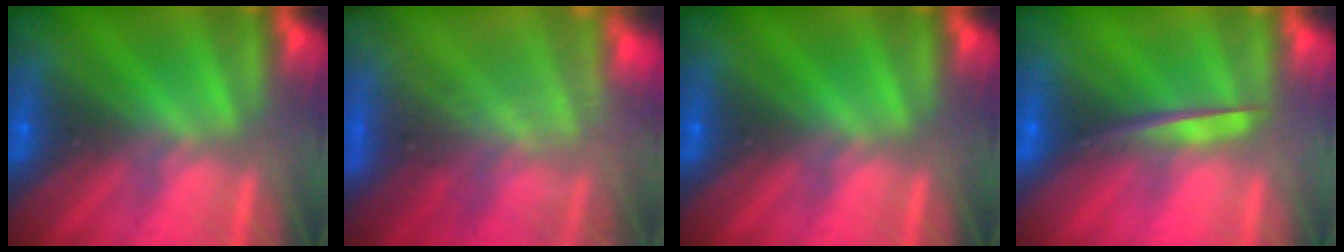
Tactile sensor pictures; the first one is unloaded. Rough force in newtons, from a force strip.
{"total": 7.0}
{"total": 0.0}
{"total": 4.6}